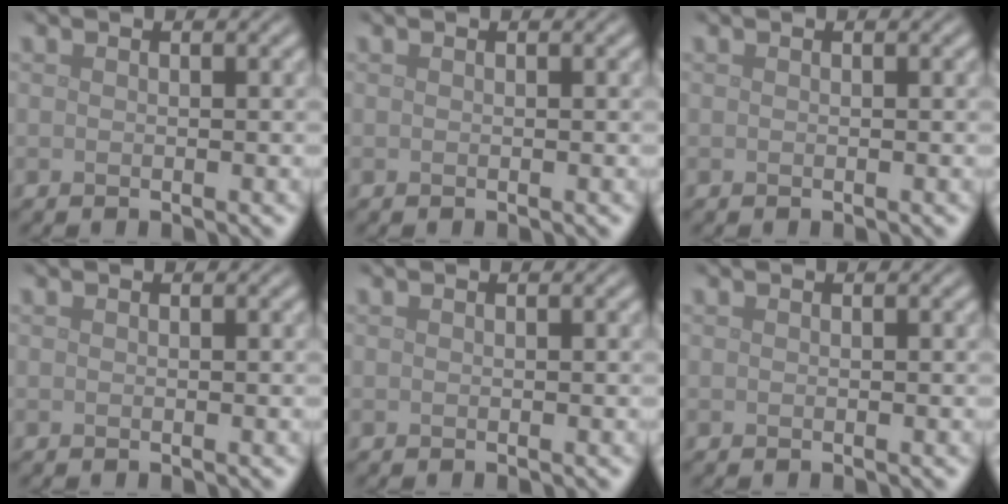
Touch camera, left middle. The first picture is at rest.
{"total": 0.0}
{"total": 0.0}
{"total": 0.0}
{"total": 0.0}
{"total": 0.0}